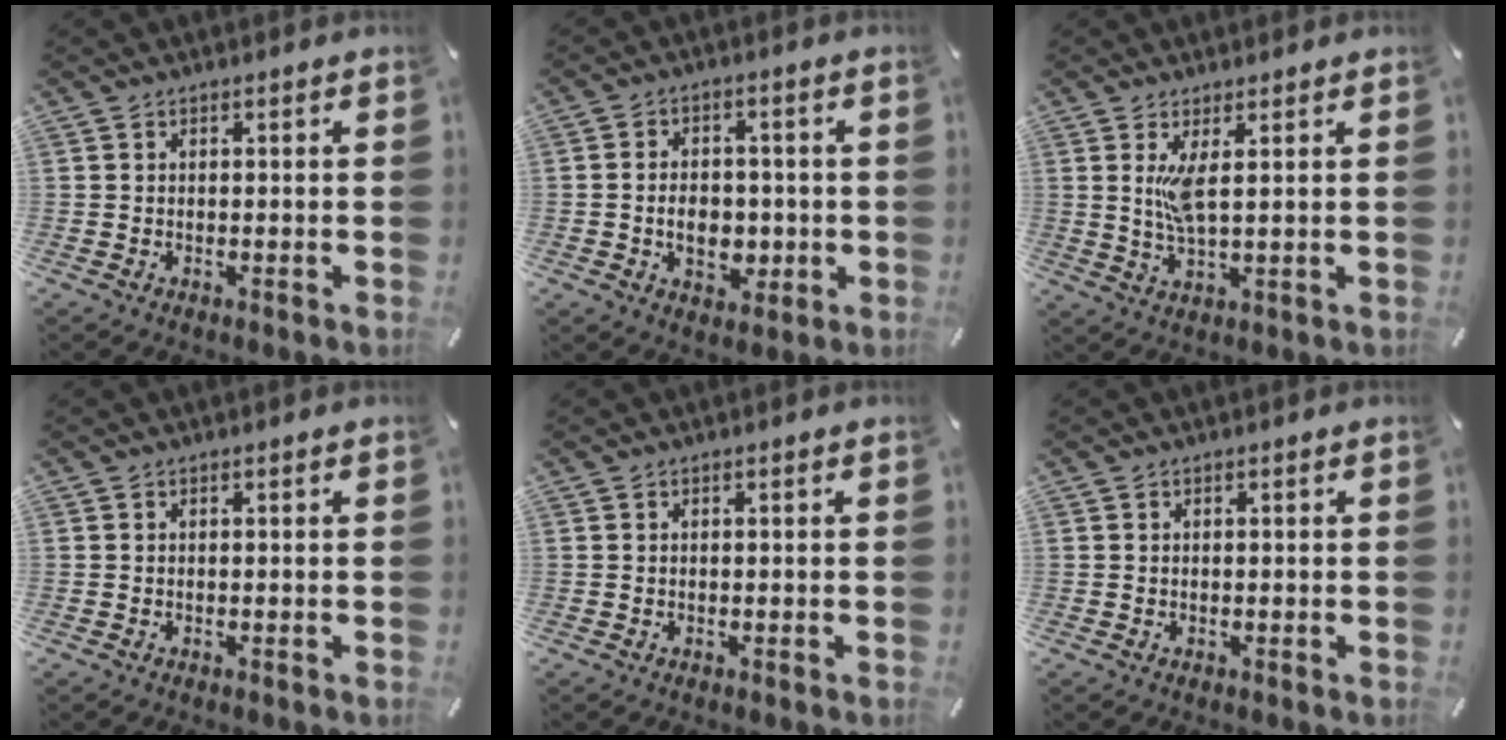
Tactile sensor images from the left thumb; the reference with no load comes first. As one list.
[{"total": 7.9, "force": [-1.4, 5.9, 5.1], "torque": [-0.080, 0.000, -0.026]}, {"total": 5.5, "force": [1.7, 1.3, 5.1], "torque": [-0.110, -0.009, 0.023]}, {"total": 0.0}, {"total": 0.0}, {"total": 0.0}]